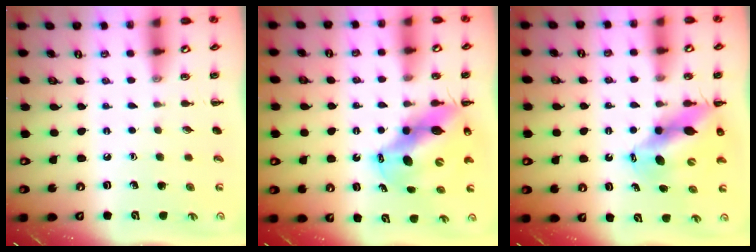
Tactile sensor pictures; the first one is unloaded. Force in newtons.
{"total": 12.5, "press": 12.1, "slide": 3.0}
{"total": 11.3, "press": 10.9, "slide": 2.9}